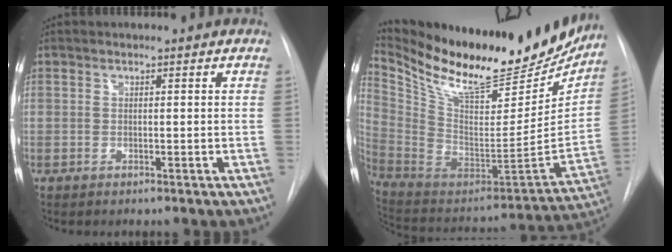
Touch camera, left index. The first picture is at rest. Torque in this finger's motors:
{"motor_torque": [0.68, -0.85, 0.24, 0.06]}